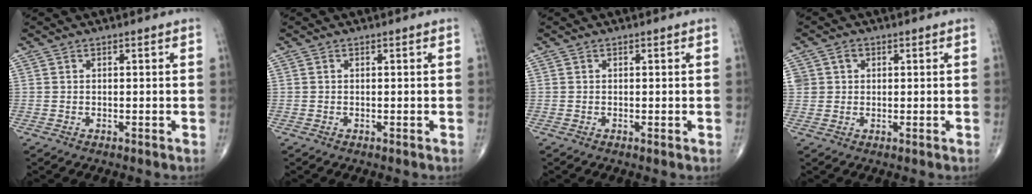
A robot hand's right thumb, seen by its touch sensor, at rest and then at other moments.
{"total": 0.0}
{"total": 0.0}
{"total": 2.9, "force": [0.9, 2.6, 1.0], "torque": [-0.004, -0.001, 0.017]}